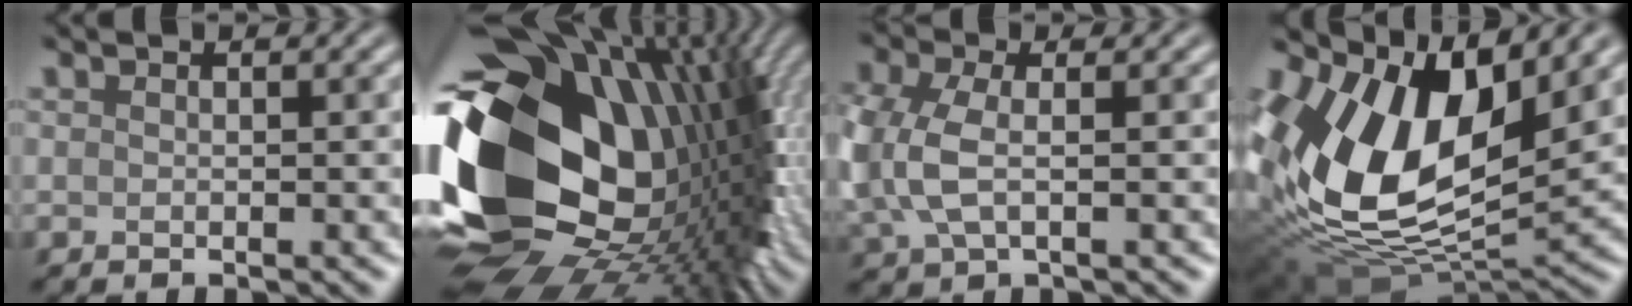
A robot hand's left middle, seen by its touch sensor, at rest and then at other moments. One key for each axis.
{"total": 20.4, "fx": -0.1, "fy": 14.3, "fz": 14.6, "tx": -0.302, "ty": -0.049, "tz": 0.025}
{"total": 5.2, "fx": -0.2, "fy": 3.1, "fz": 4.2, "tx": -0.117, "ty": 0.001, "tz": -0.010}
{"total": 14.0, "fx": 4.0, "fy": 8.0, "fz": 10.8, "tx": -0.214, "ty": -0.006, "tz": 0.072}